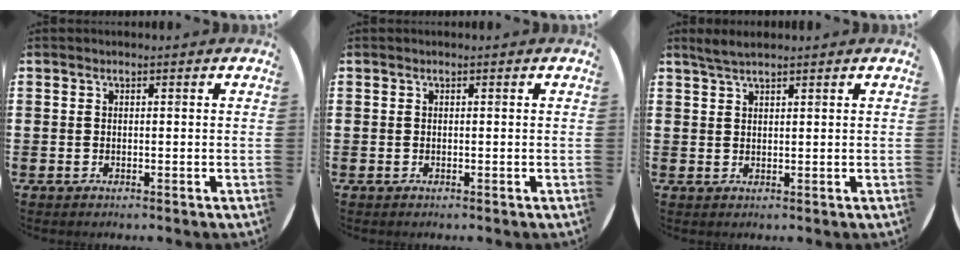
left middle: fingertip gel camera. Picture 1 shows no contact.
{"total": 0.0}
{"total": 2.1, "force": [1.8, 0.2, 1.0], "torque": [-0.021, 0.002, 0.034]}